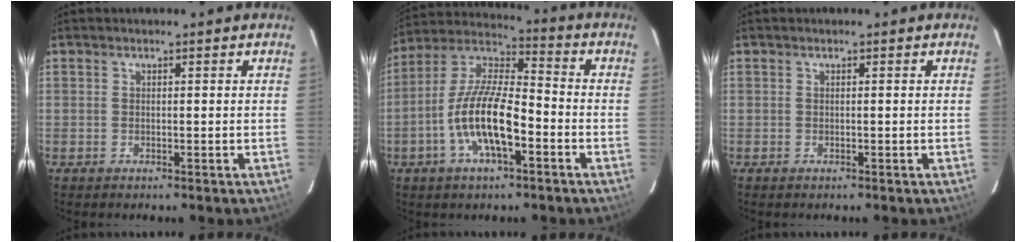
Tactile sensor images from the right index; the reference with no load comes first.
{"total": 13.8, "force": [-5.2, 4.5, 12.0], "torque": [-0.246, -0.001, -0.100]}
{"total": 0.0}